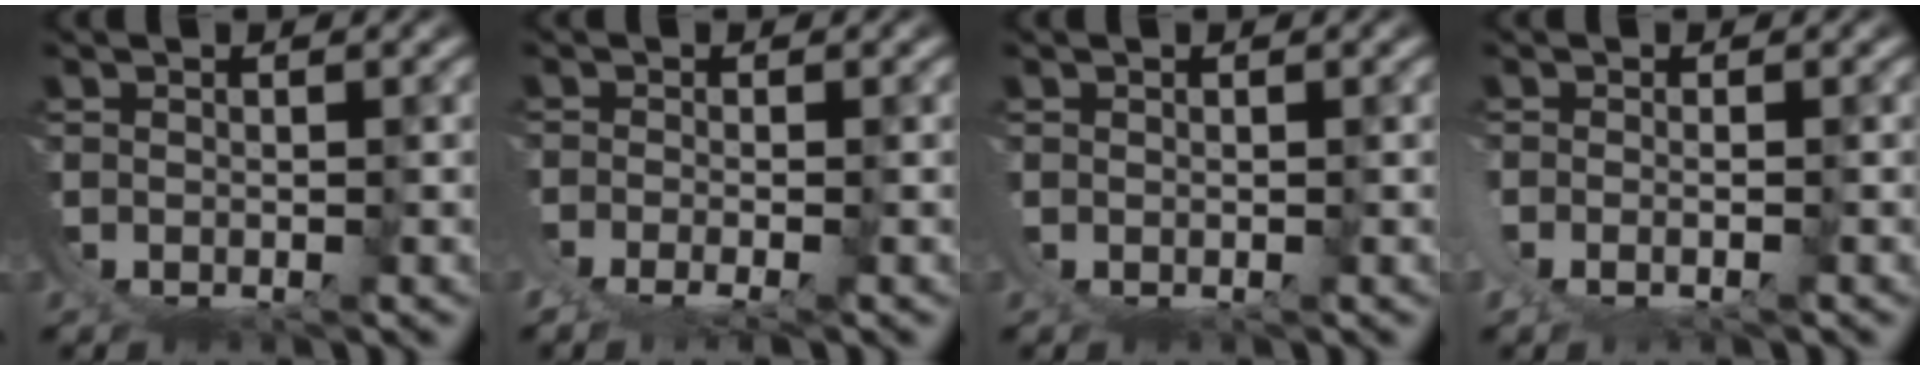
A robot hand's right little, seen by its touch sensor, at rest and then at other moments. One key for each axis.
{"total": 2.2, "fx": 0.0, "fy": -2.0, "fz": 0.9, "tx": -0.009, "ty": -0.001, "tz": 0.003}
{"total": 0.9, "fx": 0.7, "fy": -0.6, "fz": -0.1, "tx": 0.006, "ty": 0.007, "tz": 0.009}
{"total": 1.9, "fx": 0.7, "fy": -1.6, "fz": 0.8, "tx": -0.018, "ty": 0.007, "tz": 0.014}